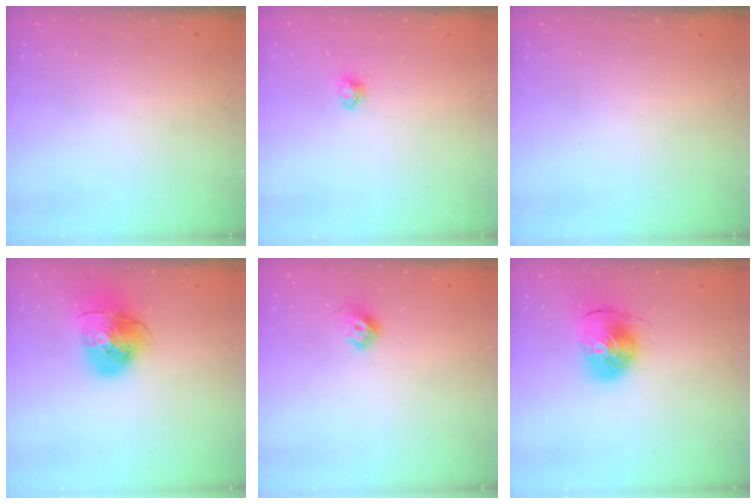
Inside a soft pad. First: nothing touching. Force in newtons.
{"total": 3.9, "press": 3.9, "slide": 0.4}
{"total": 0.0}
{"total": 12.3, "press": 12.2, "slide": 1.7}
{"total": 6.8, "press": 6.7, "slide": 1.2}
{"total": 9.1, "press": 9.0, "slide": 0.9}